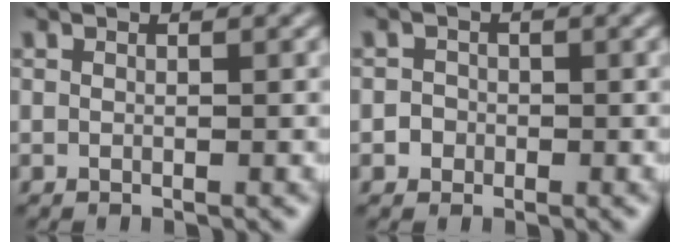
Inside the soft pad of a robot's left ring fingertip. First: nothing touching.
{"total": 1.3, "force": [-0.3, 1.3, 0.2], "torque": [0.014, 0.002, -0.010]}